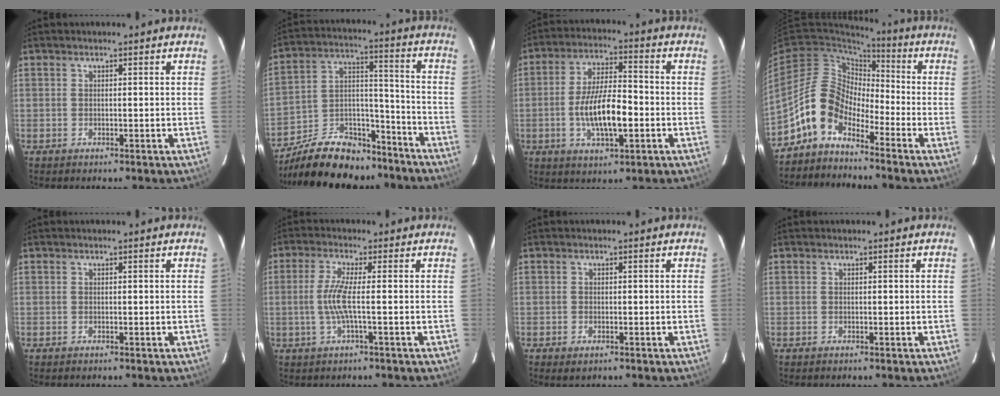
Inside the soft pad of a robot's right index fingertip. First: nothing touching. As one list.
[{"total": 19.0, "force": [-14.8, 9.0, 7.7], "torque": [-0.160, 0.045, -0.225]}, {"total": 11.6, "force": [-2.8, 3.8, 10.5], "torque": [-0.205, -0.001, -0.047]}, {"total": 9.9, "force": [-6.4, 5.9, 4.7], "torque": [-0.091, 0.031, -0.139]}, {"total": 0.0}, {"total": 5.2, "force": [-0.8, -0.4, 5.1], "torque": [-0.113, -0.004, -0.015]}, {"total": 1.3, "force": [-0.7, 0.8, 0.7], "torque": [-0.012, -0.004, -0.012]}, {"total": 0.0}]